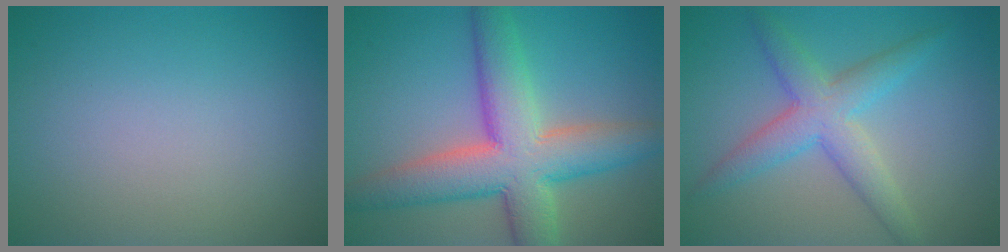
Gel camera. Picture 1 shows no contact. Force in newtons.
{"total": 9.2, "press": 9.1, "slide": 0.5}
{"total": 4.5, "press": 4.5, "slide": 0.1}